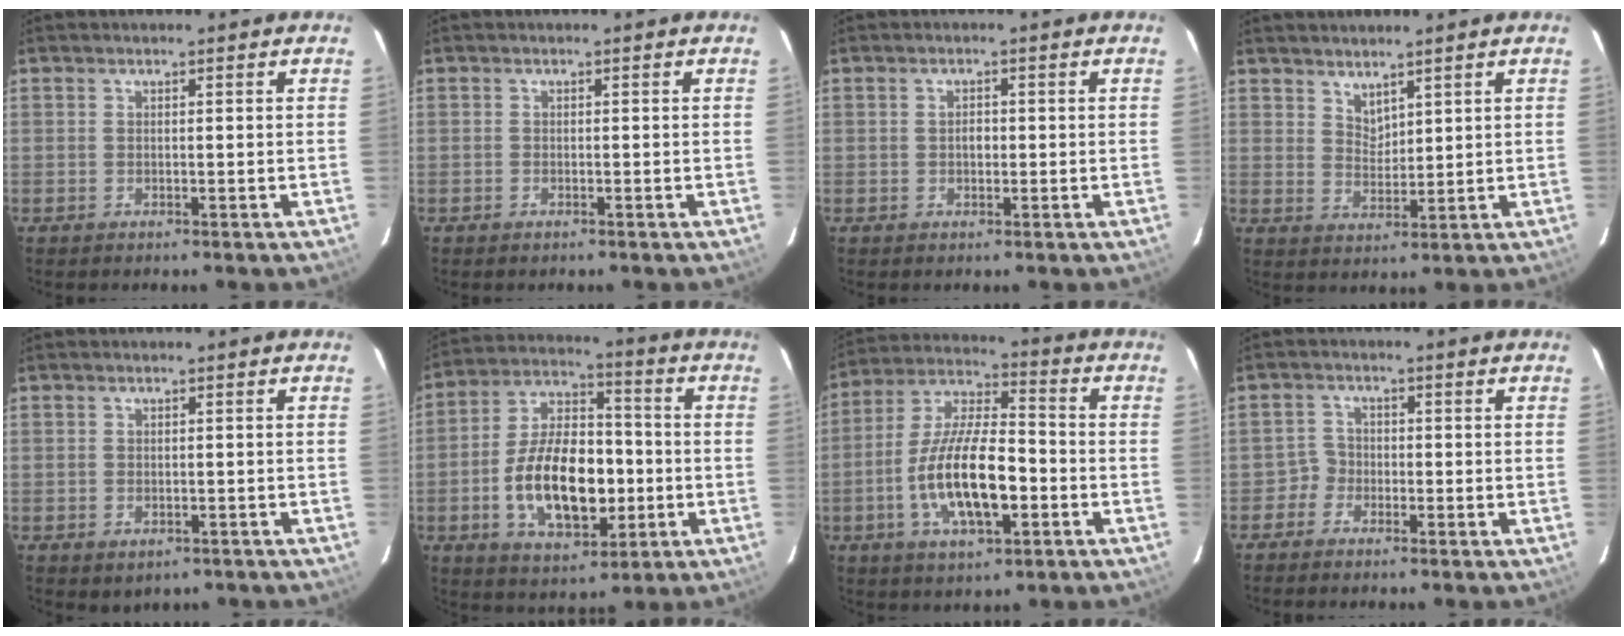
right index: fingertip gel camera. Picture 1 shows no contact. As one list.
[{"total": 0.6, "force": [-0.5, 0.4, 0.1], "torque": [-0.002, 0.000, -0.007]}, {"total": 1.6, "force": [0.0, 1.1, 1.2], "torque": [-0.019, 0.005, -0.001]}, {"total": 3.7, "force": [3.2, 1.4, 1.2], "torque": [-0.014, -0.003, 0.061]}, {"total": 2.6, "force": [-0.9, 2.1, 1.2], "torque": [-0.026, -0.004, -0.005]}, {"total": 17.6, "force": [-3.6, 9.4, 14.4], "torque": [-0.280, 0.014, -0.051]}, {"total": 16.4, "force": [-4.5, 5.8, 14.6], "torque": [-0.287, 0.000, -0.080]}, {"total": 2.0, "force": [-1.5, 1.4, 0.1], "torque": [-0.001, 0.006, -0.030]}]